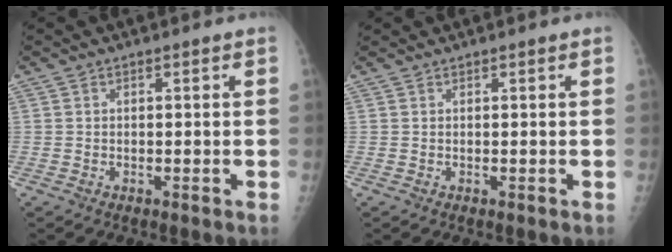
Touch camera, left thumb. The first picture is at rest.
{"total": 0.0}